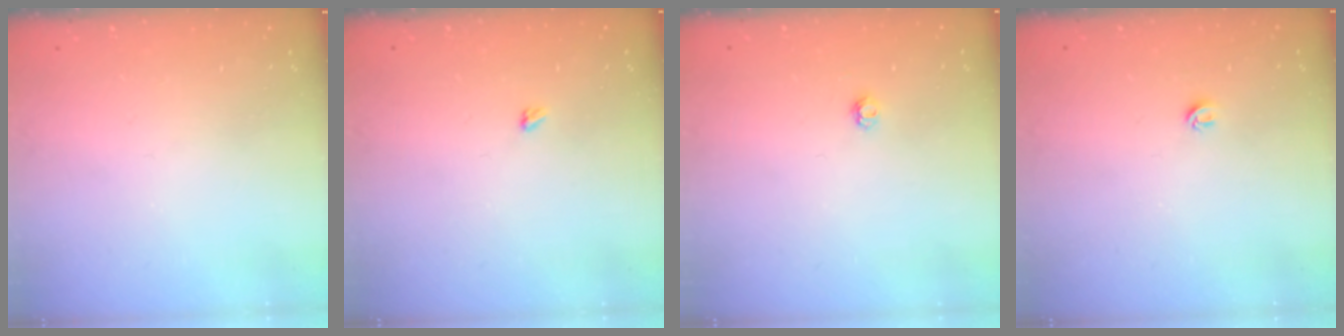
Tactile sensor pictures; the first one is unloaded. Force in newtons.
{"total": 2.4, "press": 2.4, "slide": 0.4}
{"total": 2.9, "press": 2.9, "slide": 0.4}
{"total": 3.9, "press": 3.8, "slide": 0.3}